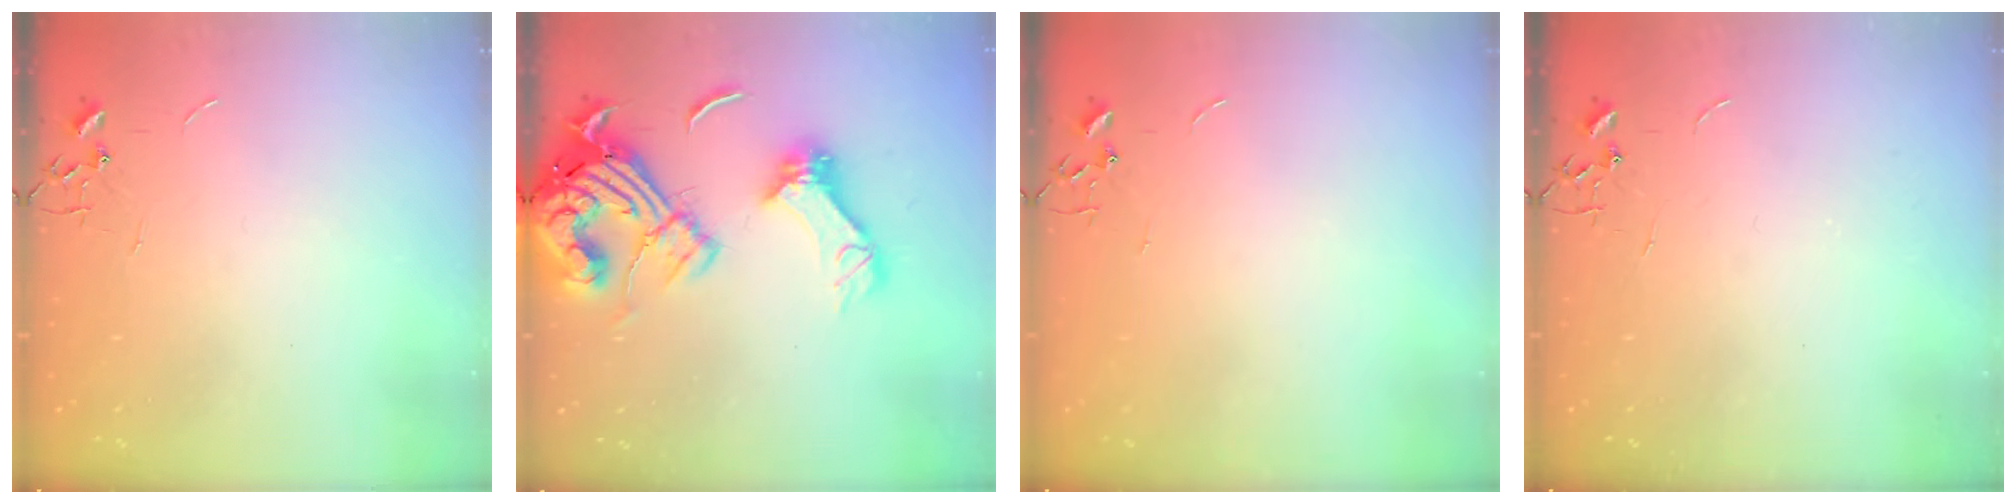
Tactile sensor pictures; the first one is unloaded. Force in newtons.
{"total": 22.0, "press": 21.8, "slide": 2.6}
{"total": 0.0}
{"total": 0.0}